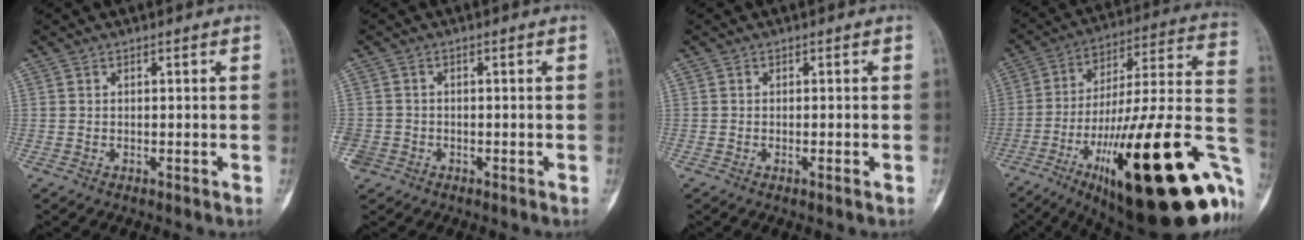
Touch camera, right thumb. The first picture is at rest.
{"total": 3.9, "force": [-1.9, 3.3, 1.1], "torque": [-0.027, 0.012, -0.036]}
{"total": 1.2, "force": [-0.5, 0.2, 1.1], "torque": [-0.020, 0.000, -0.007]}
{"total": 38.7, "force": [-14.2, 10.0, 34.6], "torque": [-0.437, 0.052, -0.215]}